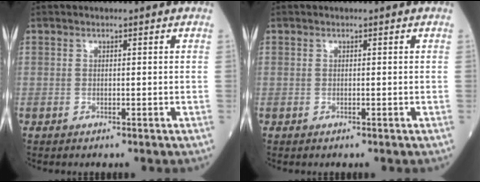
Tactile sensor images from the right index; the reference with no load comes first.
{"total": 0.0}